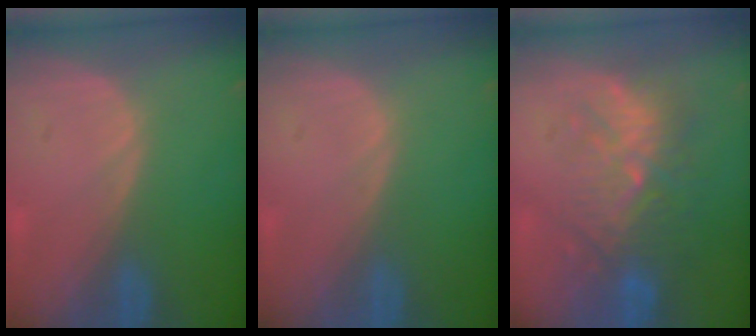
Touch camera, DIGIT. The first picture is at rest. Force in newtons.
{"total": 0.0}
{"total": 9.7, "press": 9.1, "slide": 3.2}